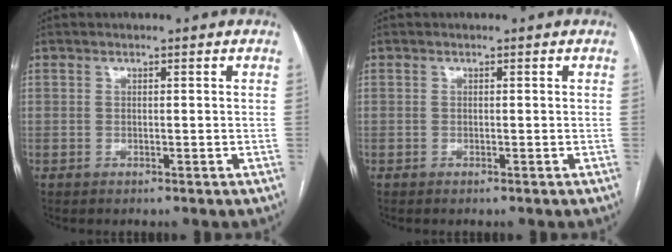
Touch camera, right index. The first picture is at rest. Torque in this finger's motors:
{"motor_torque": [0.16, 0.10, -0.02, -0.01]}